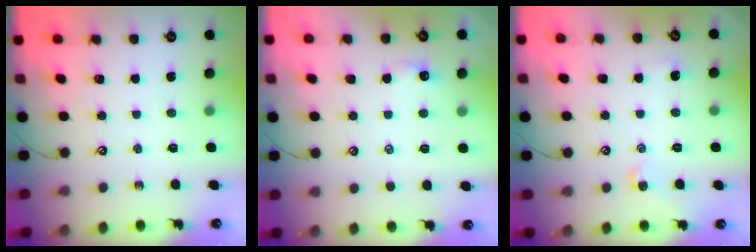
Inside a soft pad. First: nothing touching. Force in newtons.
{"total": 2.5, "press": 2.4, "slide": 0.4}
{"total": 1.5, "press": 1.4, "slide": 0.5}